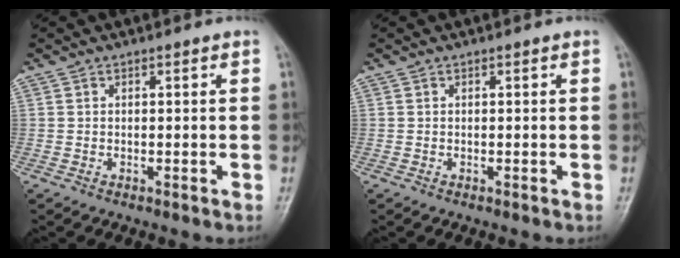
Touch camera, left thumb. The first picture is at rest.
{"total": 0.0}